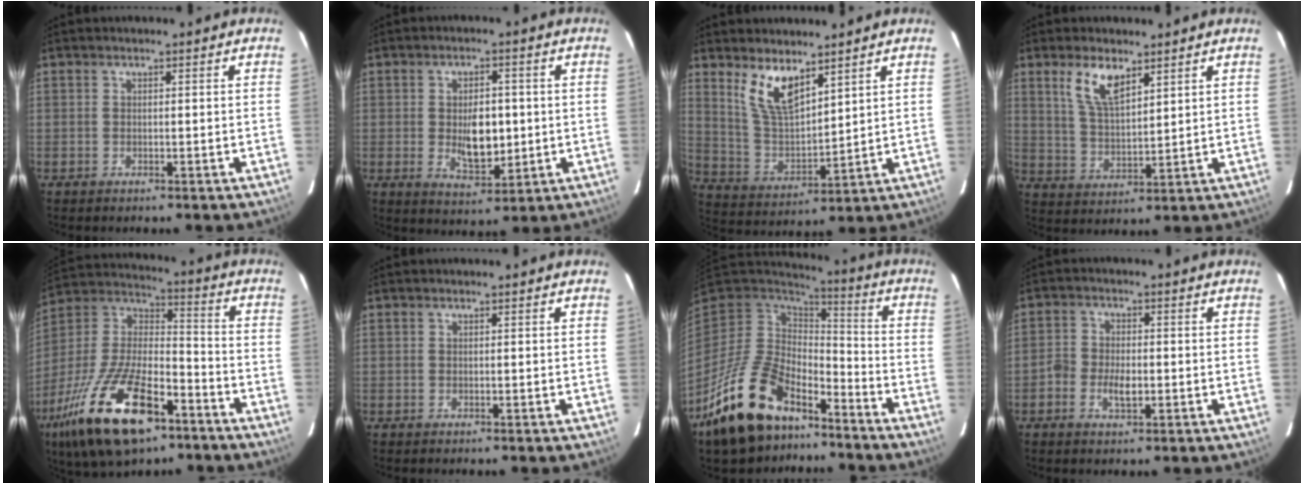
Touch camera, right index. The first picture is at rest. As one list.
[{"total": 7.9, "force": [-0.3, 4.2, 6.7], "torque": [-0.116, -0.005, 0.004]}, {"total": 9.5, "force": [6.2, 3.6, 6.3], "torque": [-0.123, -0.004, 0.133]}, {"total": 7.8, "force": [4.7, 3.1, 5.5], "torque": [-0.105, 0.003, 0.098]}, {"total": 24.9, "force": [-14.0, 10.4, 17.8], "torque": [-0.363, -0.026, -0.242]}, {"total": 0.0}, {"total": 20.6, "force": [-13.9, 10.0, 11.3], "torque": [-0.238, -0.017, -0.234]}, {"total": 4.5, "force": [-1.6, 2.6, 3.2], "torque": [-0.071, 0.003, -0.034]}]